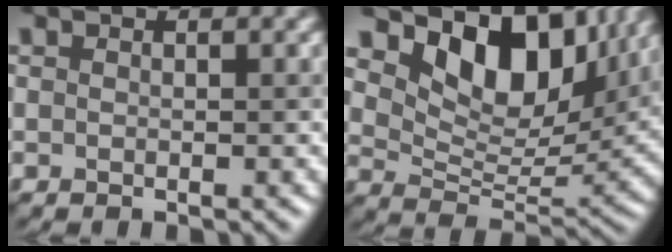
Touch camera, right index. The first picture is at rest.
{"total": 10.7, "force": [6.6, 5.5, 6.4], "torque": [-0.102, 0.002, 0.124]}